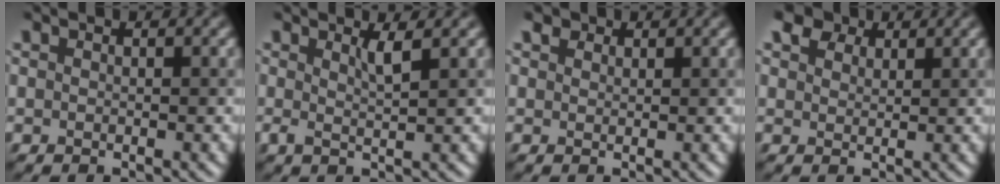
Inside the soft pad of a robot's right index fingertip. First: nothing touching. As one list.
[{"total": 1.7, "force": [0.8, 0.3, 1.5], "torque": [-0.031, -0.003, 0.013]}, {"total": 1.1, "force": [0.9, 0.6, 0.2], "torque": [-0.005, 0.001, 0.013]}, {"total": 4.0, "force": [3.0, 2.1, 1.6], "torque": [-0.039, 0.003, 0.050]}]